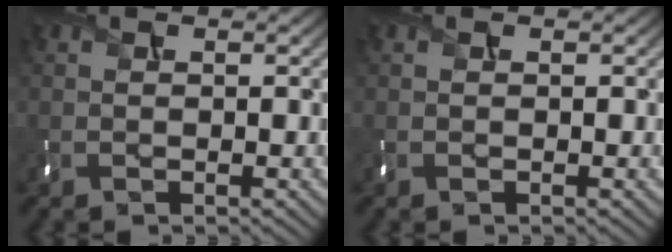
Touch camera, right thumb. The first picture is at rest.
{"total": 0.0}